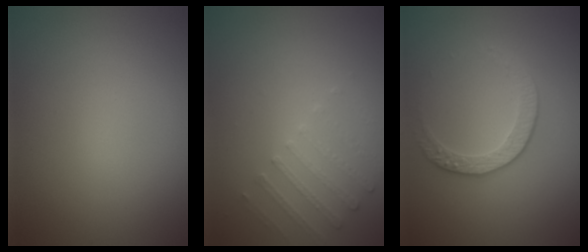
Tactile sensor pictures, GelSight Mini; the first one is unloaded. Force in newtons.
{"total": 1.5, "press": 1.0, "slide": 1.1}
{"total": 2.2, "press": 1.7, "slide": 1.4}